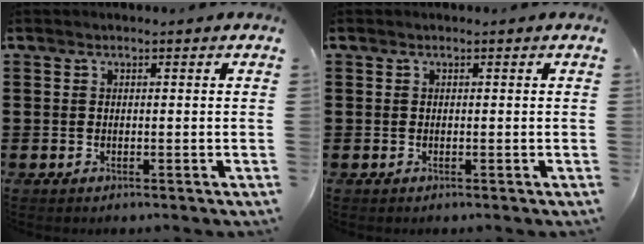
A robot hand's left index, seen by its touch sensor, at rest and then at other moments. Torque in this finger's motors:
{"motor_torque": [0.00, 0.00, 0.00, 0.00]}